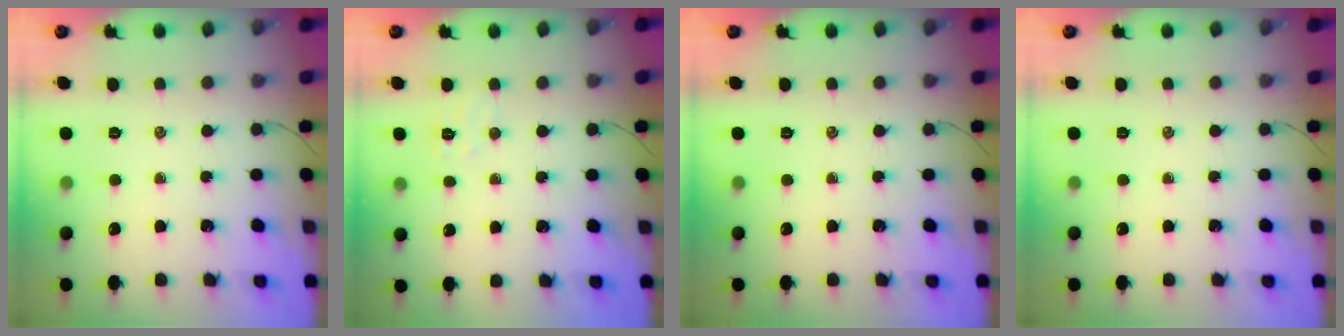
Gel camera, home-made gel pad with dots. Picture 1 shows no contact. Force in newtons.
{"total": 4.9, "press": 4.8, "slide": 1.2}
{"total": 0.0}
{"total": 0.0}